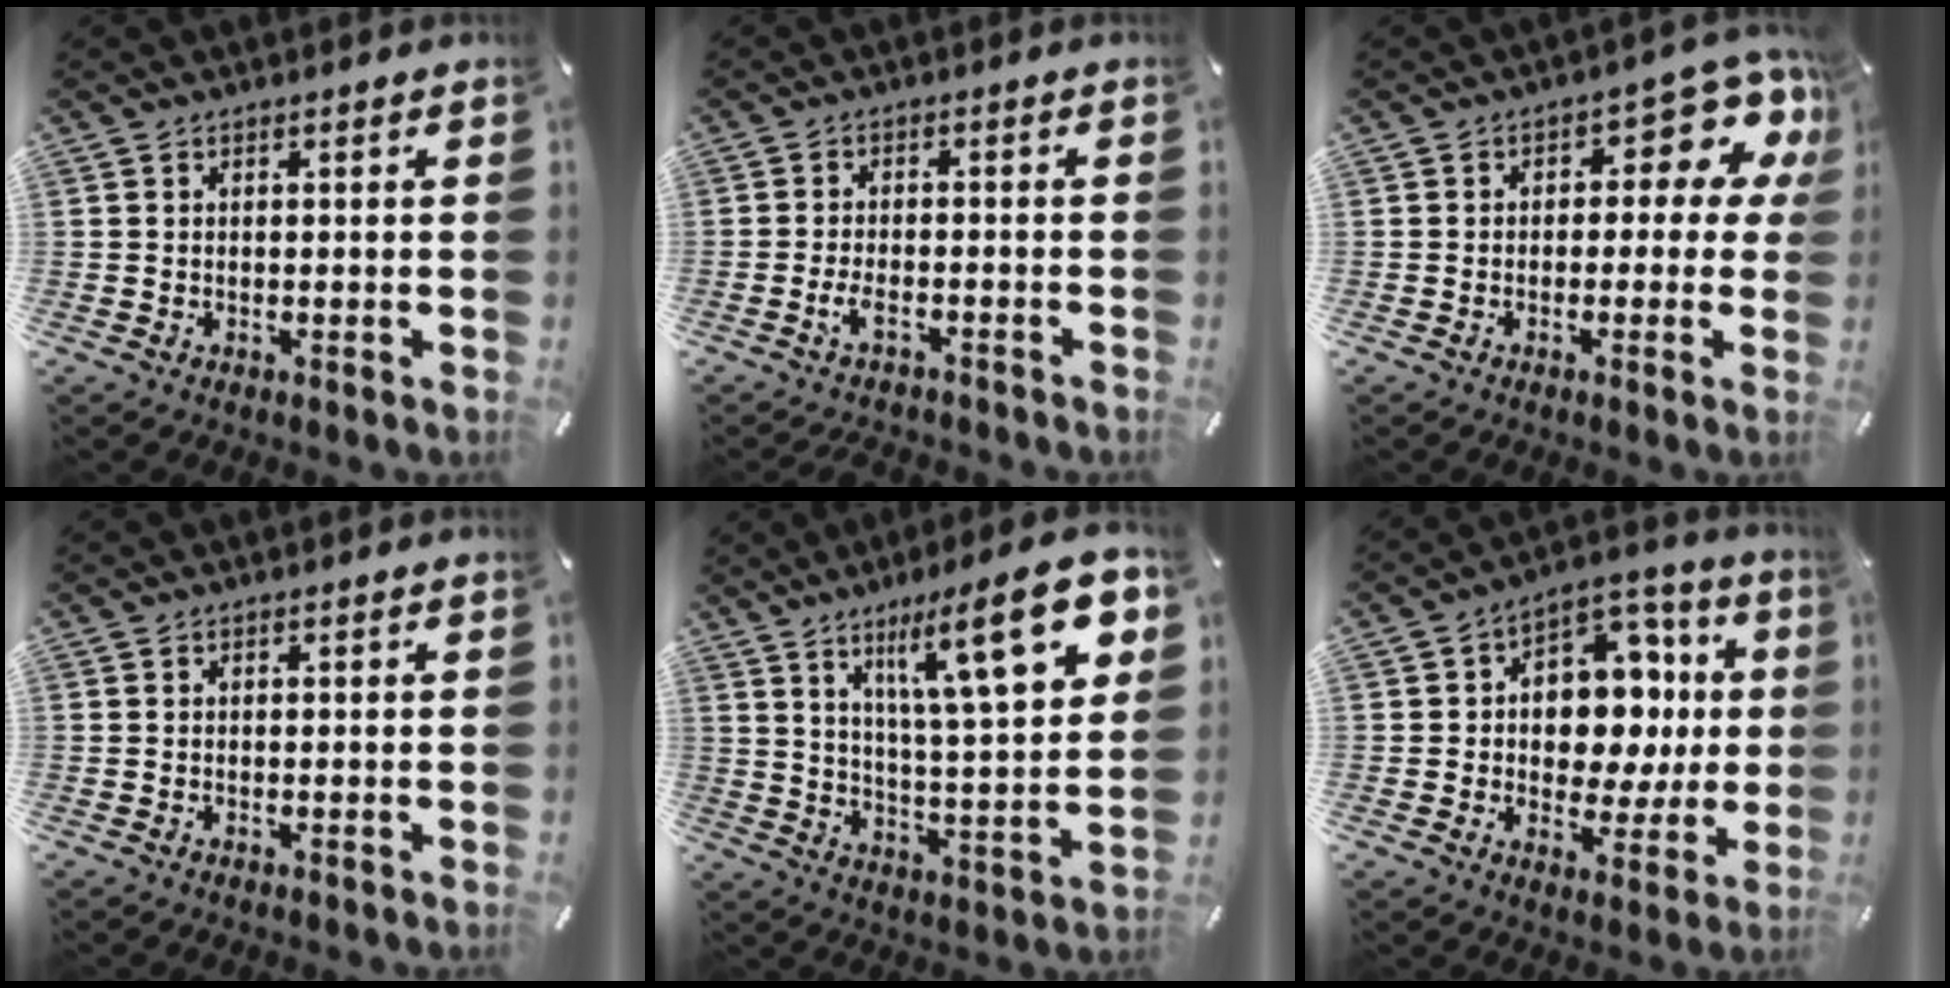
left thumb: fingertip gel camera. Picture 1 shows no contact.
{"total": 3.7, "force": [-2.6, 1.4, 2.2], "torque": [-0.050, 0.010, -0.053]}
{"total": 9.9, "force": [2.9, 5.3, 7.9], "torque": [-0.090, -0.023, 0.045]}
{"total": 0.0}
{"total": 20.5, "force": [10.3, 5.1, 17.0], "torque": [-0.256, -0.049, 0.151]}
{"total": 13.1, "force": [0.8, 10.9, 7.2], "torque": [-0.076, -0.023, 0.022]}